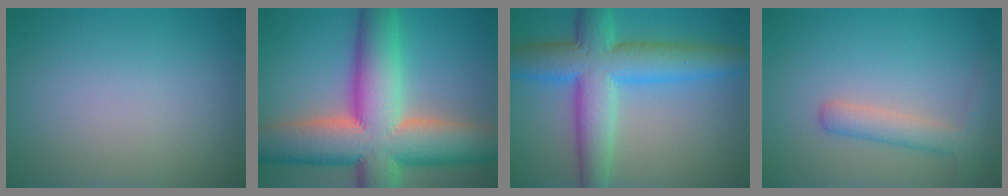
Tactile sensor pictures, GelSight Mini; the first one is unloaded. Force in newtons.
{"total": 15.3, "press": 15.3, "slide": 0.8}
{"total": 9.1, "press": 9.1, "slide": 0.4}
{"total": 2.8, "press": 2.8, "slide": 0.1}